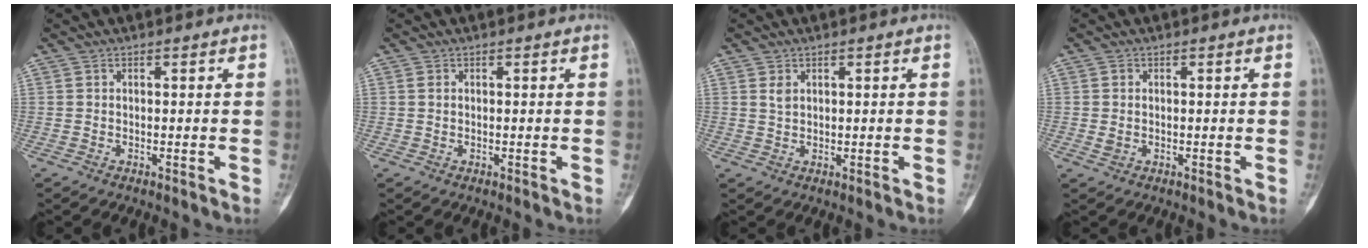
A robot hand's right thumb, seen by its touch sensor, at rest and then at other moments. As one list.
[{"total": 0.7, "force": [0.3, 0.4, 0.5], "torque": [-0.014, 0.004, 0.008]}, {"total": 1.4, "force": [0.7, 0.9, 0.9], "torque": [-0.009, -0.002, 0.015]}, {"total": 1.6, "force": [0.1, 1.3, 1.0], "torque": [-0.020, 0.002, 0.005]}]